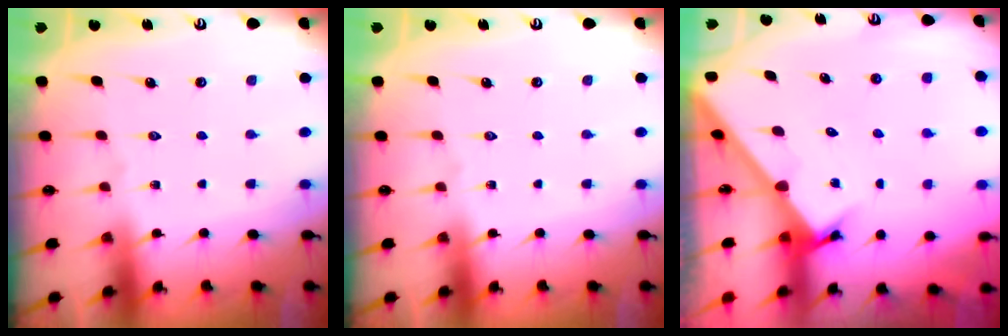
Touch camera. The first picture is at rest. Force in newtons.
{"total": 0.0}
{"total": 2.9, "press": 2.9, "slide": 0.2}